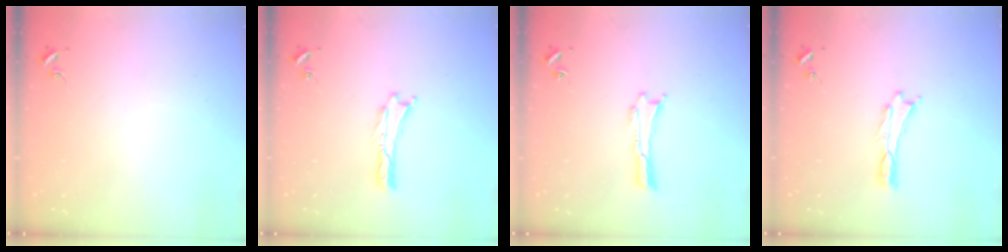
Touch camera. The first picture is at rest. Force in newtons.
{"total": 0.0}
{"total": 0.0}
{"total": 0.0}